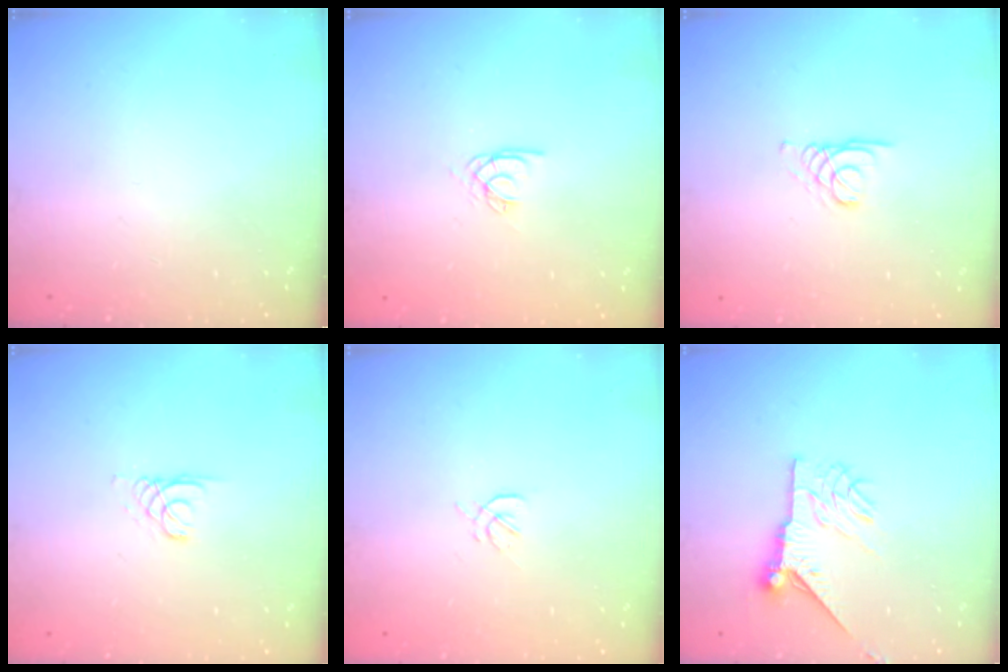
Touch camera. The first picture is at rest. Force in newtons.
{"total": 2.6, "press": 2.6, "slide": 0.1}
{"total": 1.7, "press": 1.7, "slide": 0.2}
{"total": 1.1, "press": 1.1, "slide": 0.1}
{"total": 1.6, "press": 1.5, "slide": 0.6}
{"total": 10.1, "press": 10.1, "slide": 0.3}